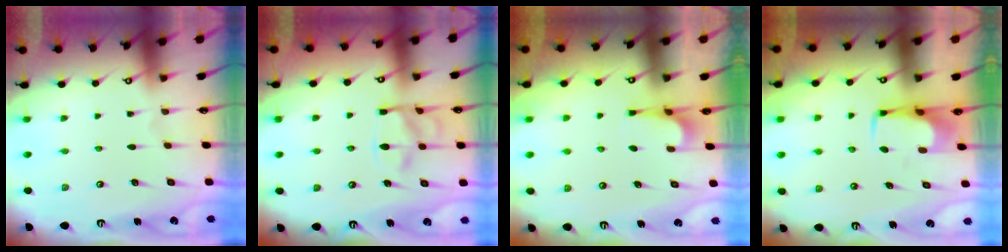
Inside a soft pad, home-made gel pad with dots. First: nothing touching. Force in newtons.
{"total": 12.8, "press": 12.7, "slide": 1.4}
{"total": 2.2, "press": 2.2, "slide": 0.5}
{"total": 1.8, "press": 1.6, "slide": 0.6}